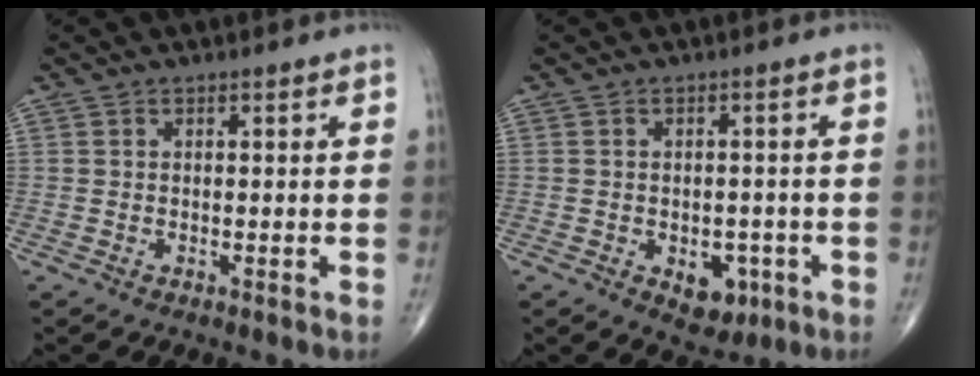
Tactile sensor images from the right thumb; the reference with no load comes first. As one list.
[{"total": 5.9, "force": [-2.2, 3.8, 3.9], "torque": [-0.026, 0.009, -0.020]}]